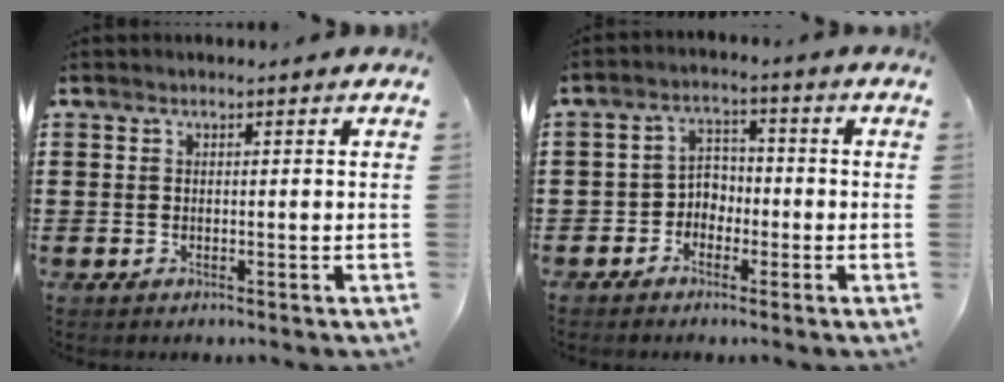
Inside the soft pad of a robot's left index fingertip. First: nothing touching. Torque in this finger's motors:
{"motor_torque": [0.13, 0.14, 0.06, 0.02]}